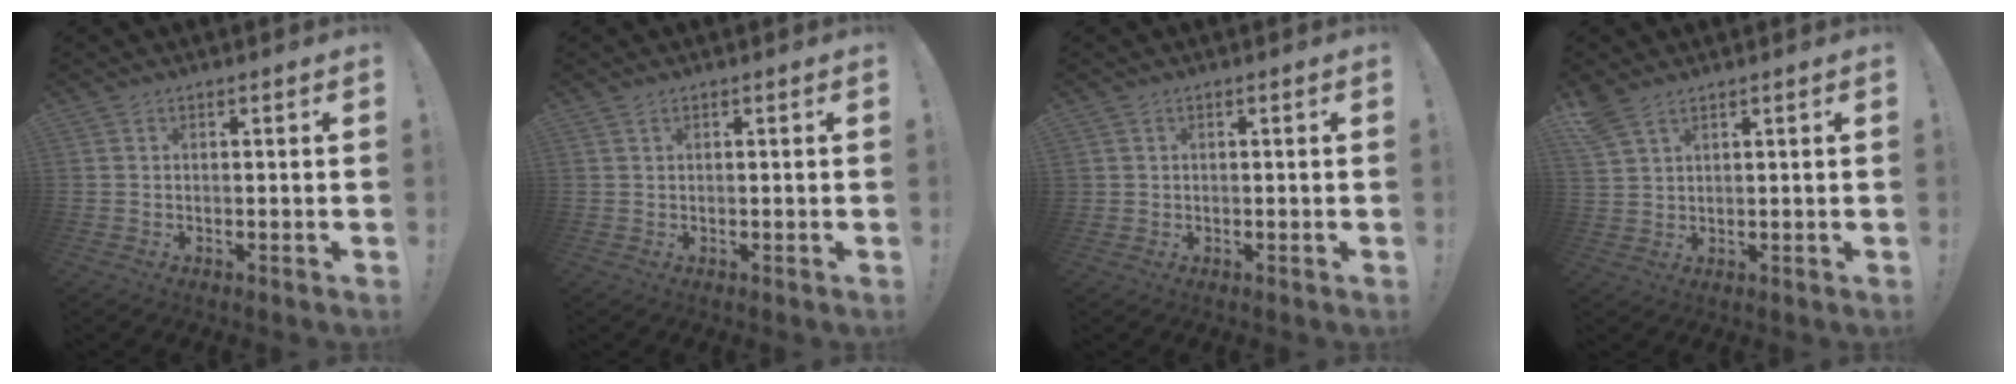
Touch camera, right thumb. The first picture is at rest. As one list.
[{"total": 0.6, "force": [0.5, 0.2, 0.4], "torque": [-0.010, 0.002, 0.009]}, {"total": 1.0, "force": [0.2, 0.9, 0.1], "torque": [0.006, -0.002, 0.002]}, {"total": 5.1, "force": [3.7, 2.2, 2.8], "torque": [-0.052, -0.015, 0.073]}]